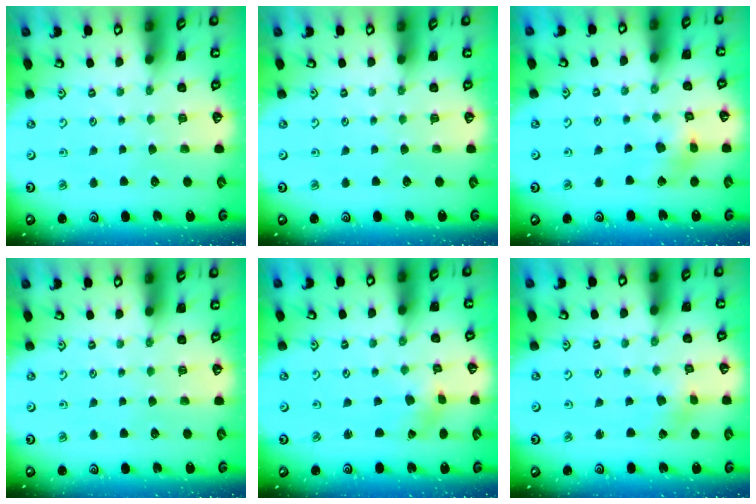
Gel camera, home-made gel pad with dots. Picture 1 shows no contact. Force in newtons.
{"total": 0.0}
{"total": 7.2, "press": 7.2, "slide": 0.9}
{"total": 0.0}
{"total": 2.2, "press": 2.1, "slide": 0.6}
{"total": 1.2, "press": 1.2, "slide": 0.2}